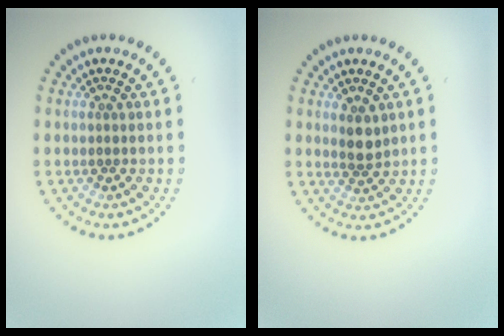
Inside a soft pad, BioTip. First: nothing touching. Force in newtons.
{"total": 1.9, "press": 1.7, "slide": 0.8}